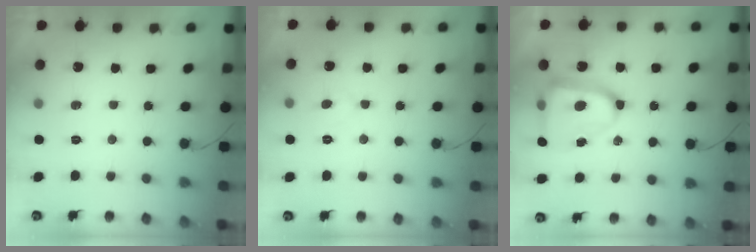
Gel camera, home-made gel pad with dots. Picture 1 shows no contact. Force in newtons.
{"total": 3.5, "press": 3.5, "slide": 0.4}
{"total": 16.8, "press": 16.7, "slide": 1.4}